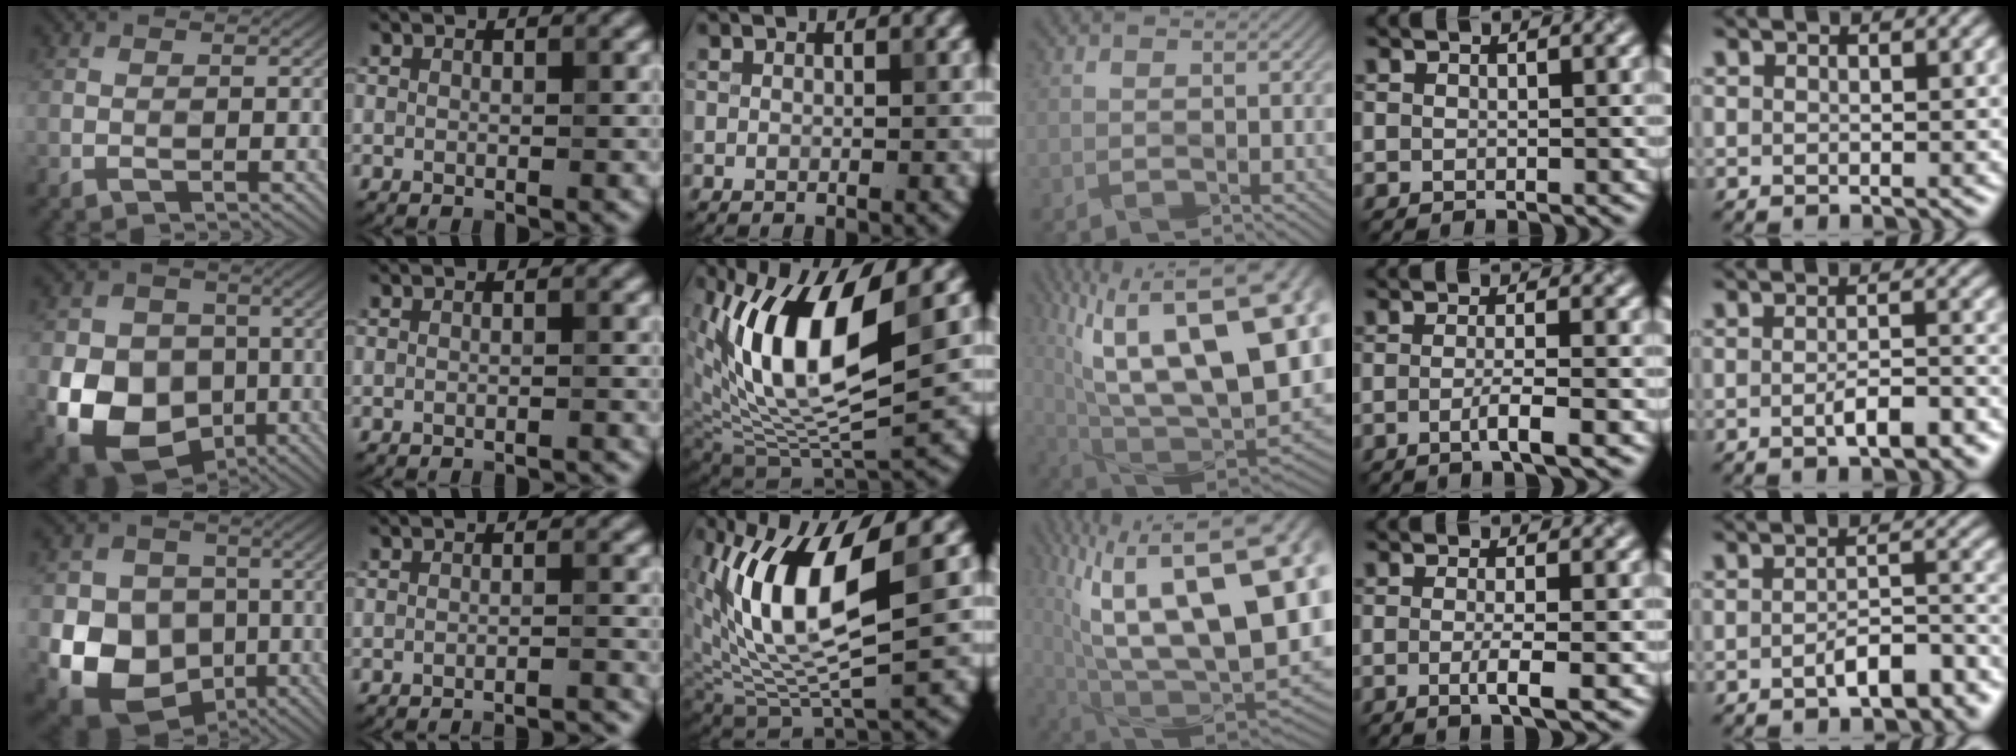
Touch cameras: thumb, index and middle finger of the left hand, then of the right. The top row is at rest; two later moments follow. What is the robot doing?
{"motion": "wrap", "object": "bandage"}